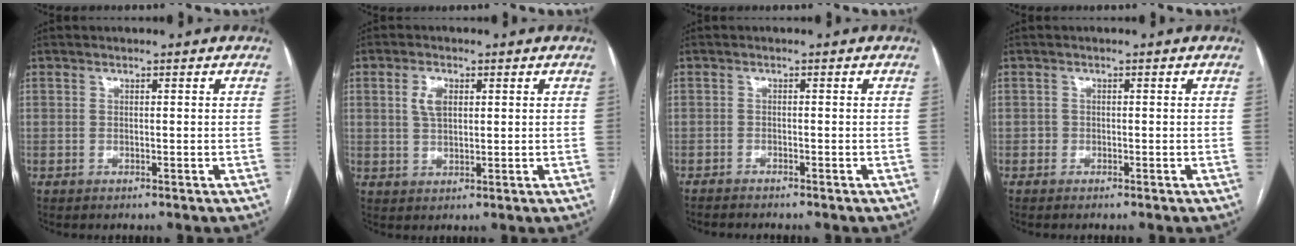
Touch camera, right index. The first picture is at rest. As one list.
[{"total": 3.7, "force": [1.1, 1.9, 2.9], "torque": [-0.059, 0.007, 0.023]}, {"total": 2.7, "force": [-2.5, 0.3, 1.0], "torque": [-0.017, -0.004, -0.035]}, {"total": 0.7, "force": [-0.6, 0.4, 0.1], "torque": [-0.004, 0.002, -0.012]}]